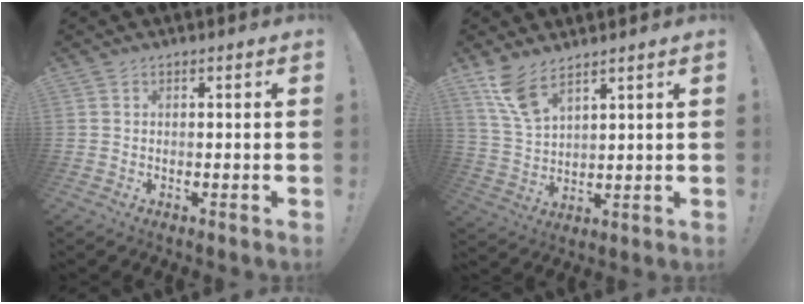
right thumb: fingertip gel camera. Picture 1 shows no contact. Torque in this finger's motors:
{"motor_torque": [0.08, 0.22, 0.33, 0.12, 0.11]}